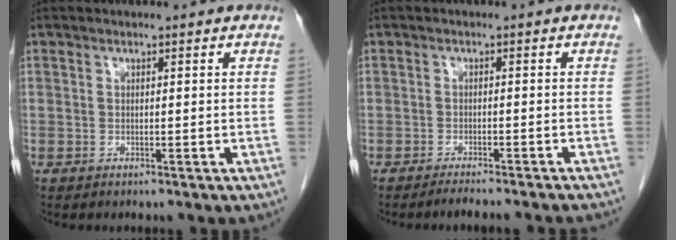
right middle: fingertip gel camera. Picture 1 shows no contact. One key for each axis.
{"total": 7.4, "fx": -6.8, "fy": 0.1, "fz": 3.0, "tx": -0.024, "ty": -0.013, "tz": -0.089}